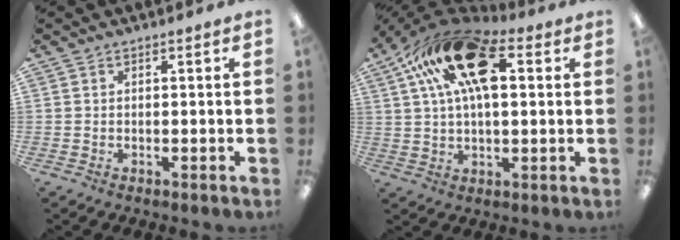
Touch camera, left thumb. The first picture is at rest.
{"total": 21.4, "force": [8.2, 10.8, 16.6], "torque": [-0.301, -0.010, 0.138]}